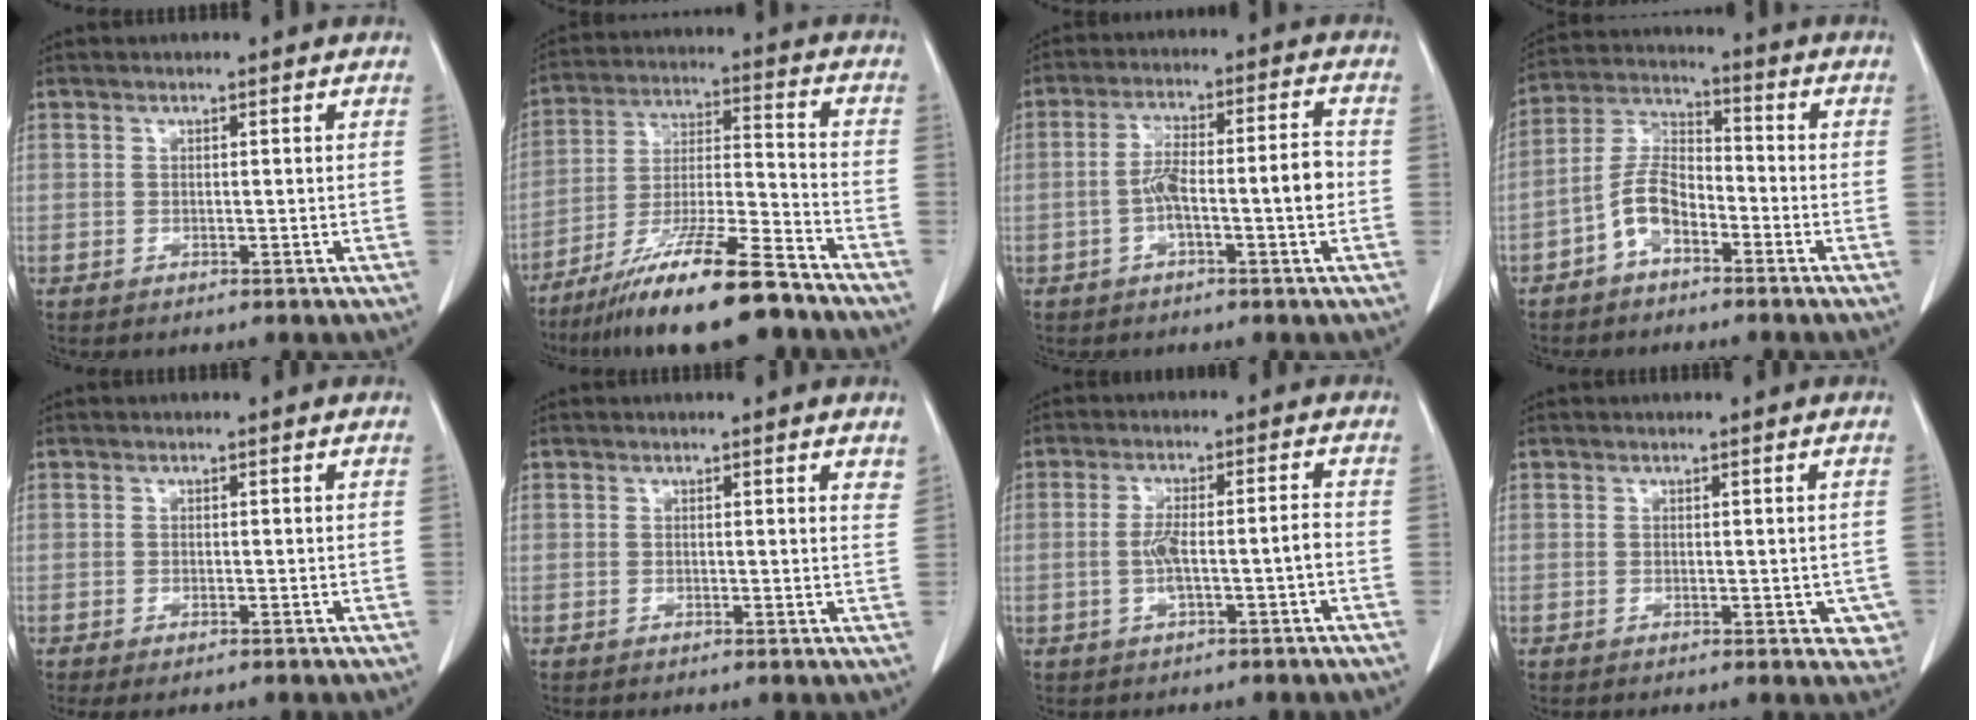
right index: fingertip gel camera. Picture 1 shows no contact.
{"total": 16.7, "force": [-12.7, 0.9, 10.8], "torque": [-0.208, -0.026, -0.226]}
{"total": 8.6, "force": [-1.8, 1.2, 8.4], "torque": [-0.147, 0.026, -0.032]}
{"total": 7.2, "force": [-3.6, 3.7, 4.9], "torque": [-0.115, 0.023, -0.075]}
{"total": 1.3, "force": [-0.8, 0.4, 1.0], "torque": [-0.016, -0.004, -0.010]}
{"total": 1.8, "force": [1.6, 0.3, 0.7], "torque": [-0.009, -0.006, 0.007]}
{"total": 5.4, "force": [-1.3, 0.5, 5.2], "torque": [-0.105, 0.010, -0.020]}
{"total": 3.5, "force": [-0.5, 2.1, 2.8], "torque": [-0.008, -0.002, -0.002]}